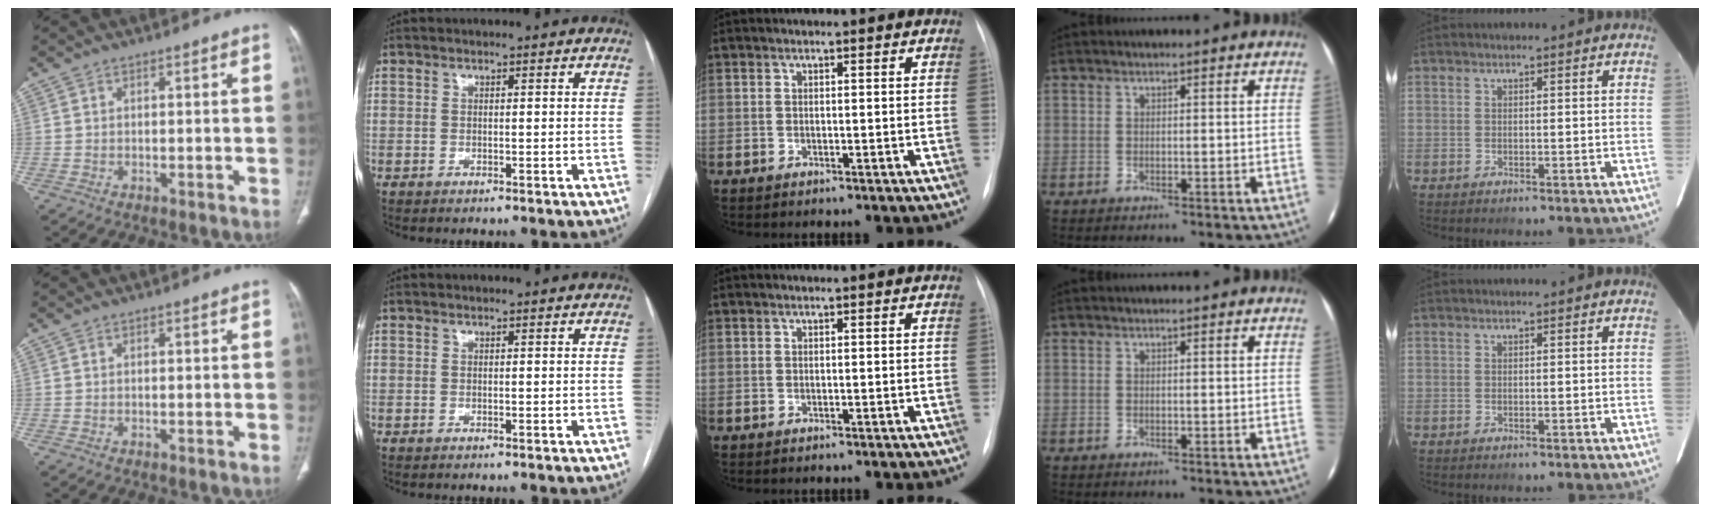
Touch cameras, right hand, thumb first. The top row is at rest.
{}